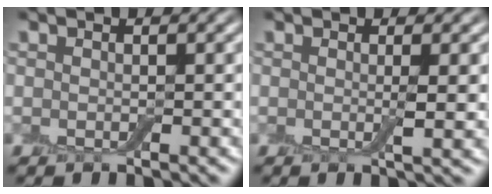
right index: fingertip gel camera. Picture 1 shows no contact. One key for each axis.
{"total": 2.2, "fx": 0.1, "fy": 0.4, "fz": 2.1, "tx": -0.033, "ty": -0.005, "tz": 0.000}